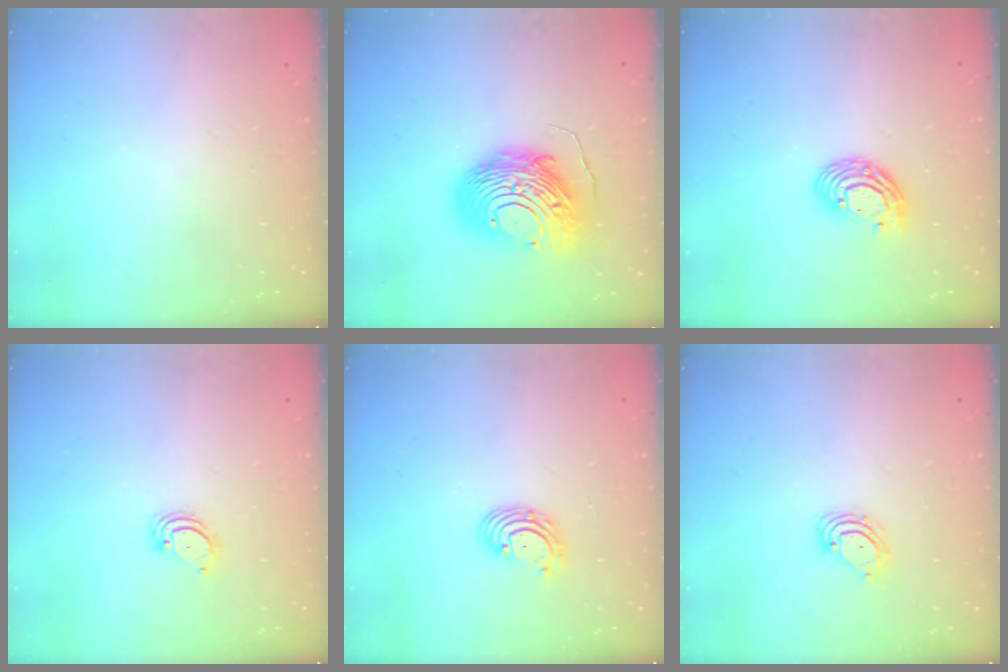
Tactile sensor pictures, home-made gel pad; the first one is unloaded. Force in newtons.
{"total": 14.6, "press": 14.6, "slide": 1.3}
{"total": 8.9, "press": 8.7, "slide": 1.8}
{"total": 2.2, "press": 2.2, "slide": 0.3}
{"total": 2.7, "press": 2.7, "slide": 0.3}
{"total": 4.7, "press": 4.7, "slide": 0.6}